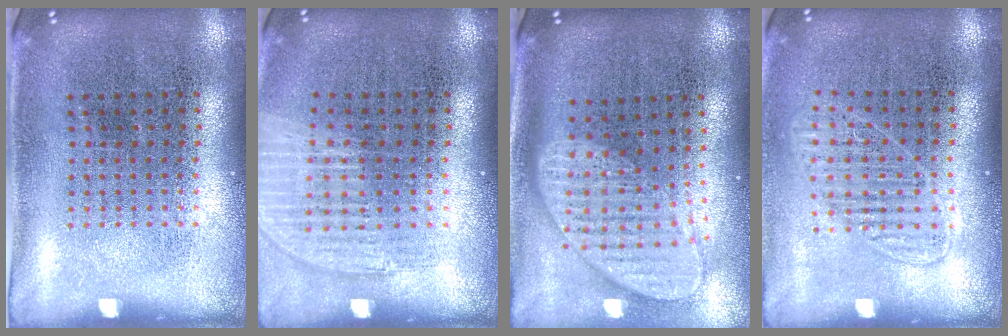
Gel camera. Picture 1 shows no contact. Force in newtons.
{"total": 1.2, "press": 1.2, "slide": 0.3}
{"total": 2.0, "press": 1.6, "slide": 1.2}
{"total": 1.4, "press": 1.2, "slide": 0.7}